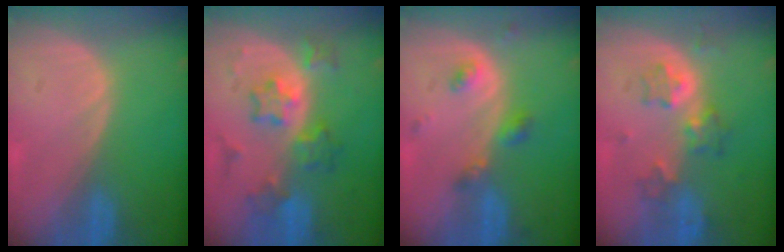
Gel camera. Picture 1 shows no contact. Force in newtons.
{"total": 7.1, "press": 7.1, "slide": 0.3}
{"total": 4.0, "press": 4.0, "slide": 0.9}
{"total": 5.4, "press": 5.4, "slide": 0.5}